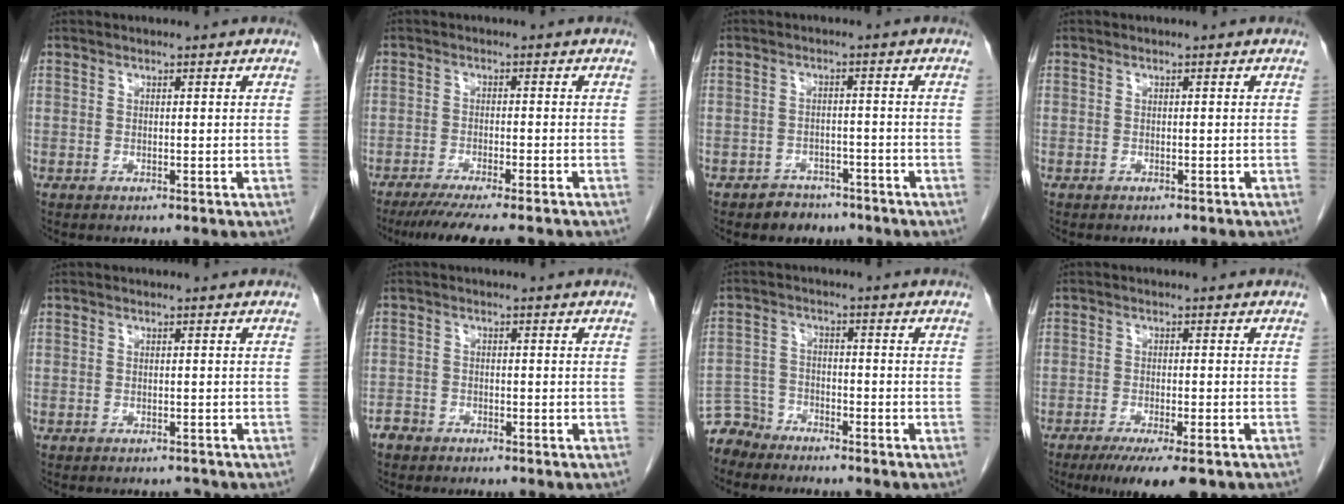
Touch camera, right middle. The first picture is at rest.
{"total": 10.7, "force": [-9.0, 0.4, 5.8], "torque": [-0.071, -0.022, -0.135]}
{"total": 3.6, "force": [-2.7, 2.4, 0.4], "torque": [-0.012, 0.010, -0.036]}
{"total": 1.0, "force": [-1.0, 0.1, 0.2], "torque": [-0.007, -0.002, -0.015]}
{"total": 1.7, "force": [-1.7, 0.5, 0.0], "torque": [0.005, -0.003, -0.022]}
{"total": 1.6, "force": [-1.3, 1.0, 0.2], "torque": [-0.009, 0.003, -0.024]}
{"total": 4.3, "force": [-4.0, 1.3, -0.7], "torque": [0.013, -0.003, -0.080]}
{"total": 8.4, "force": [-5.9, 1.2, 5.9], "torque": [-0.081, -0.018, -0.087]}